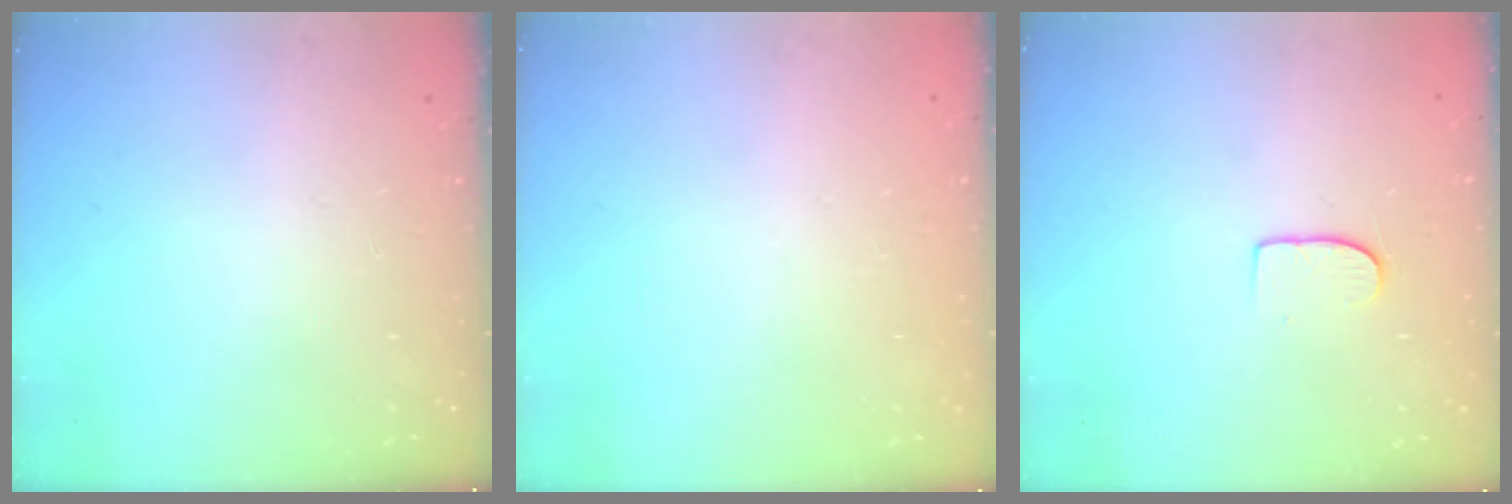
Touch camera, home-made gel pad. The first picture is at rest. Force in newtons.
{"total": 0.0}
{"total": 6.6, "press": 6.6, "slide": 0.7}